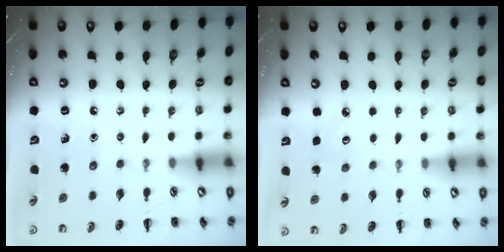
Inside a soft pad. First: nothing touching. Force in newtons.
{"total": 2.8, "press": 2.7, "slide": 0.8}